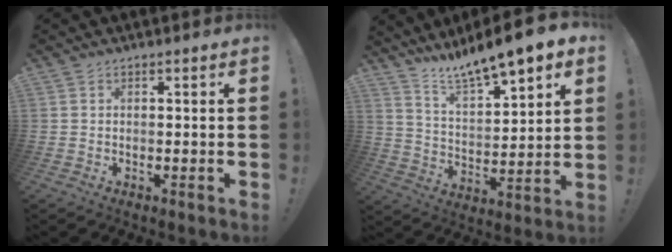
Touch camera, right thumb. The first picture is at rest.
{"total": 11.0, "force": [10.0, 1.3, 4.2], "torque": [-0.085, -0.087, 0.171]}